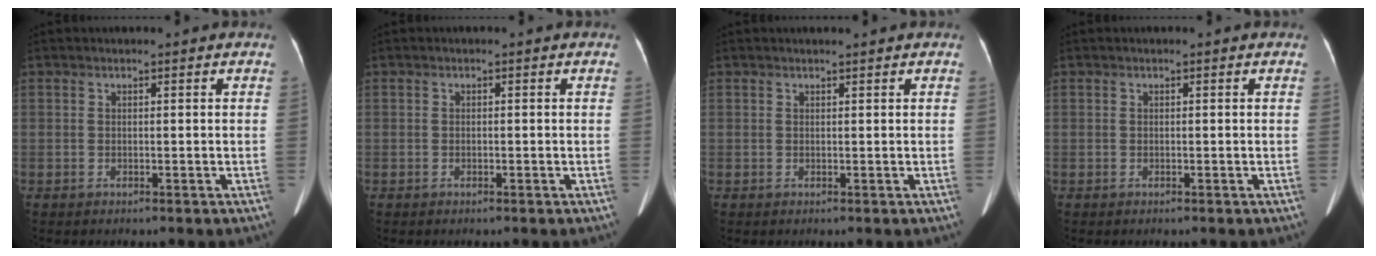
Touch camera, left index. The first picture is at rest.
{"total": 0.0}
{"total": 0.9, "force": [0.8, -0.1, 0.3], "torque": [-0.007, 0.002, 0.016]}
{"total": 0.0}